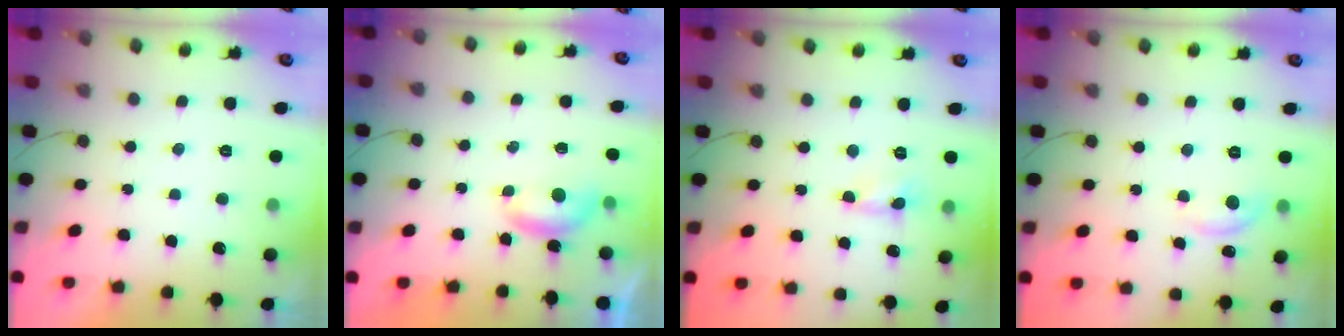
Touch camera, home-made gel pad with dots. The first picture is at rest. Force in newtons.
{"total": 5.0, "press": 5.0, "slide": 0.6}
{"total": 0.0}
{"total": 8.0, "press": 8.0, "slide": 0.6}